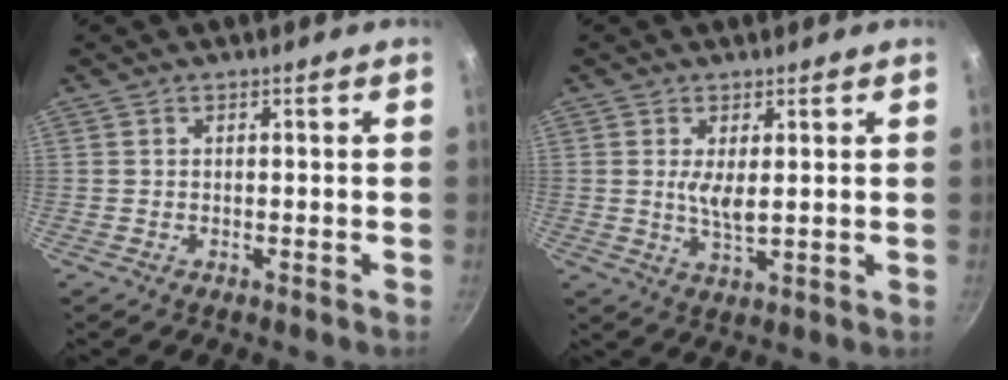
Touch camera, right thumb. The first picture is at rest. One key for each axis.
{"total": 4.2, "fx": 0.9, "fy": 1.3, "fz": 3.9, "tx": -0.074, "ty": -0.014, "tz": 0.020}